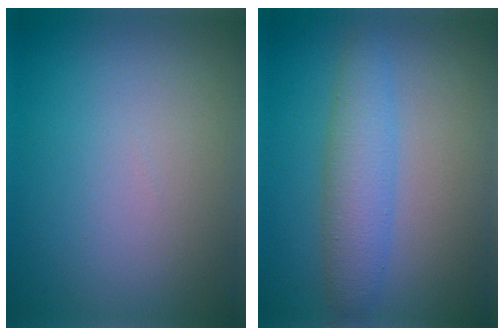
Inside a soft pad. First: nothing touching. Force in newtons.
{"total": 3.5, "press": 3.5, "slide": 0.0}